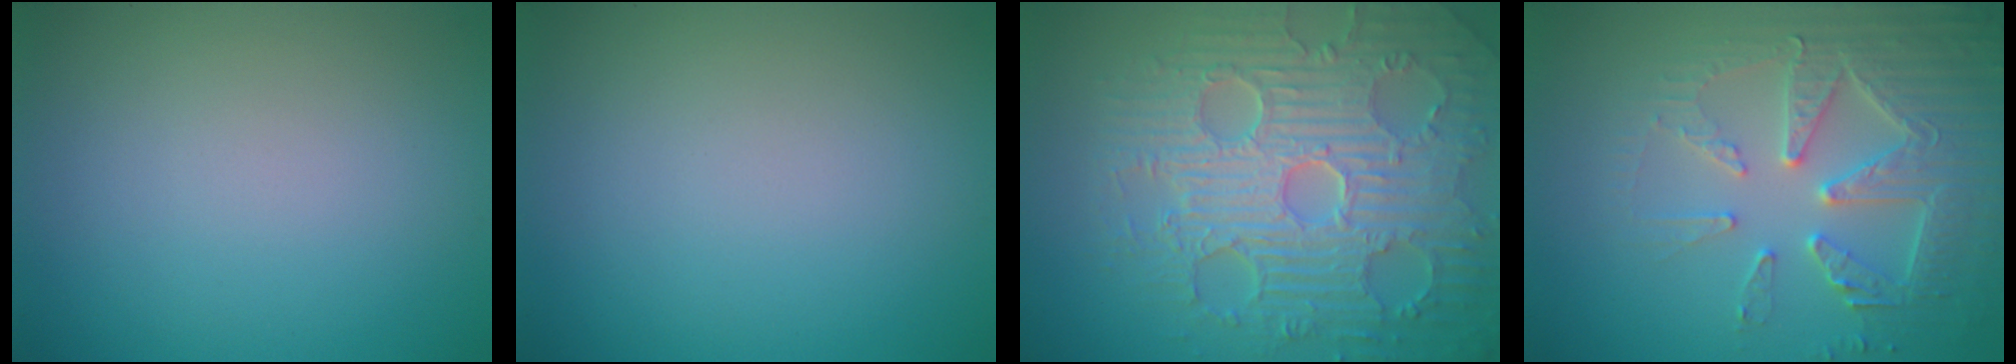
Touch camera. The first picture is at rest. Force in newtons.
{"total": 0.0}
{"total": 9.8, "press": 6.8, "slide": 7.1}
{"total": 5.4, "press": 5.0, "slide": 2.1}